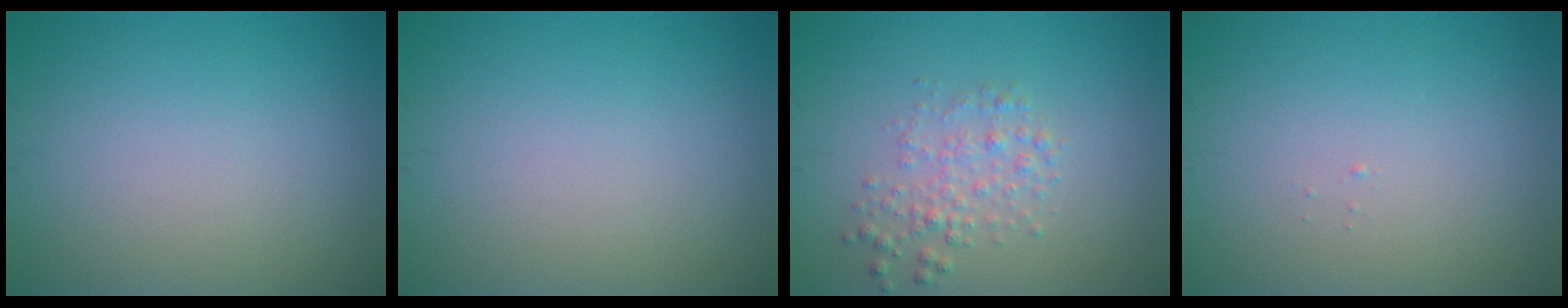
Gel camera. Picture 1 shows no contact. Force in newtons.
{"total": 0.0}
{"total": 2.3, "press": 2.3, "slide": 0.0}
{"total": 0.0}